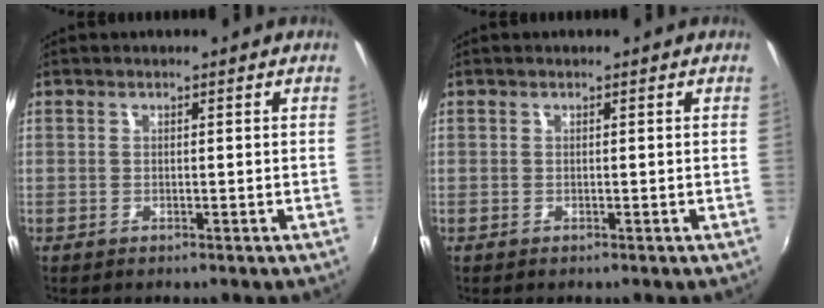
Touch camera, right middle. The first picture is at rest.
{"total": 0.0}